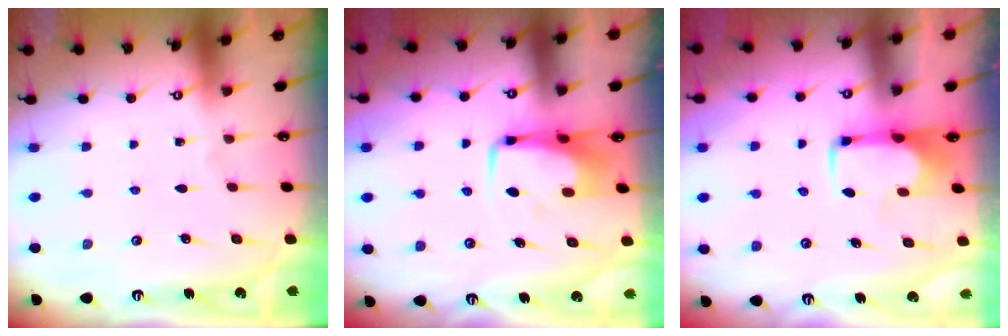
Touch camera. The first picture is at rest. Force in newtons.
{"total": 7.1, "press": 7.0, "slide": 1.4}
{"total": 2.1, "press": 2.1, "slide": 0.4}